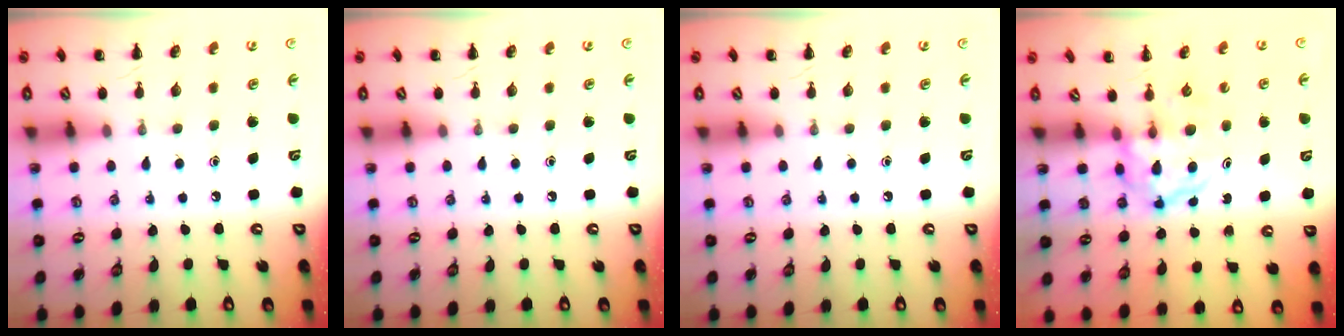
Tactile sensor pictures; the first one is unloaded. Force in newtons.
{"total": 0.0}
{"total": 0.0}
{"total": 3.8, "press": 3.7, "slide": 0.4}